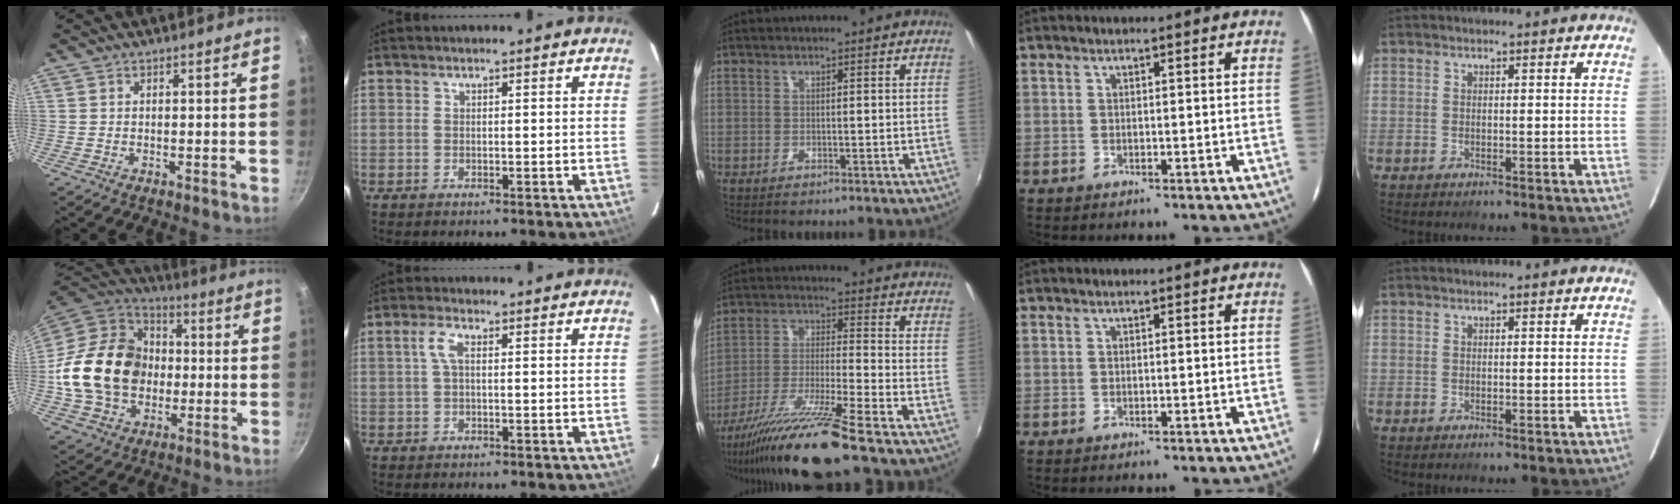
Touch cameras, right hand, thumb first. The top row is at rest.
{"thumb": {"total": 22.2, "force": [-1.8, 17.8, 13.2], "torque": [-0.214, 0.041, -0.027]}, "index": {"total": 3.0, "force": [0.5, 1.1, 2.8], "torque": [-0.060, 0.009, 0.009]}, "middle": {"total": 13.7, "force": [-10.8, -1.8, 8.2], "torque": [-0.162, -0.023, -0.195]}}